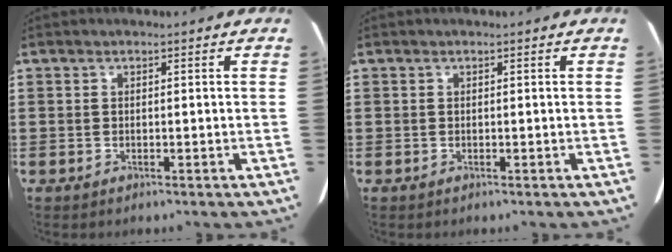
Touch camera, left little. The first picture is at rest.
{"total": 0.0}